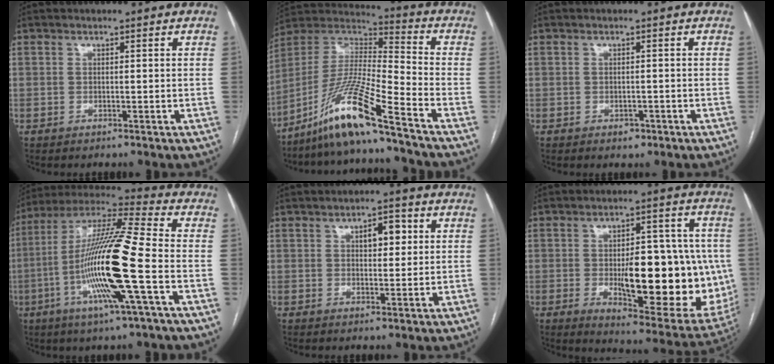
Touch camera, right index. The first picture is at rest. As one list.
[{"total": 14.3, "force": [-10.1, -1.0, 10.0], "torque": [-0.205, -0.008, -0.193]}, {"total": 1.5, "force": [-0.8, 1.1, 0.7], "torque": [-0.007, 0.003, -0.006]}, {"total": 19.1, "force": [-4.7, 0.1, 18.5], "torque": [-0.371, -0.010, -0.098]}, {"total": 4.3, "force": [1.3, 2.0, 3.6], "torque": [-0.054, 0.011, 0.020]}, {"total": 21.6, "force": [-2.3, 7.6, 20.0], "torque": [-0.229, 0.009, -0.008]}]